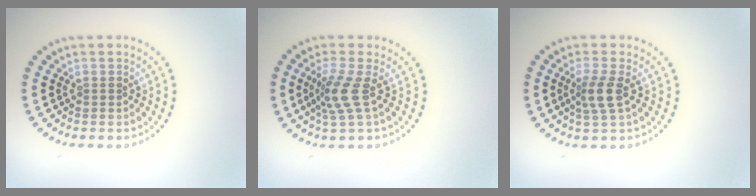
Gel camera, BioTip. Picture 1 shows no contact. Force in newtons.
{"total": 2.9, "press": 2.1, "slide": 2.0}
{"total": 2.4, "press": 1.9, "slide": 1.4}